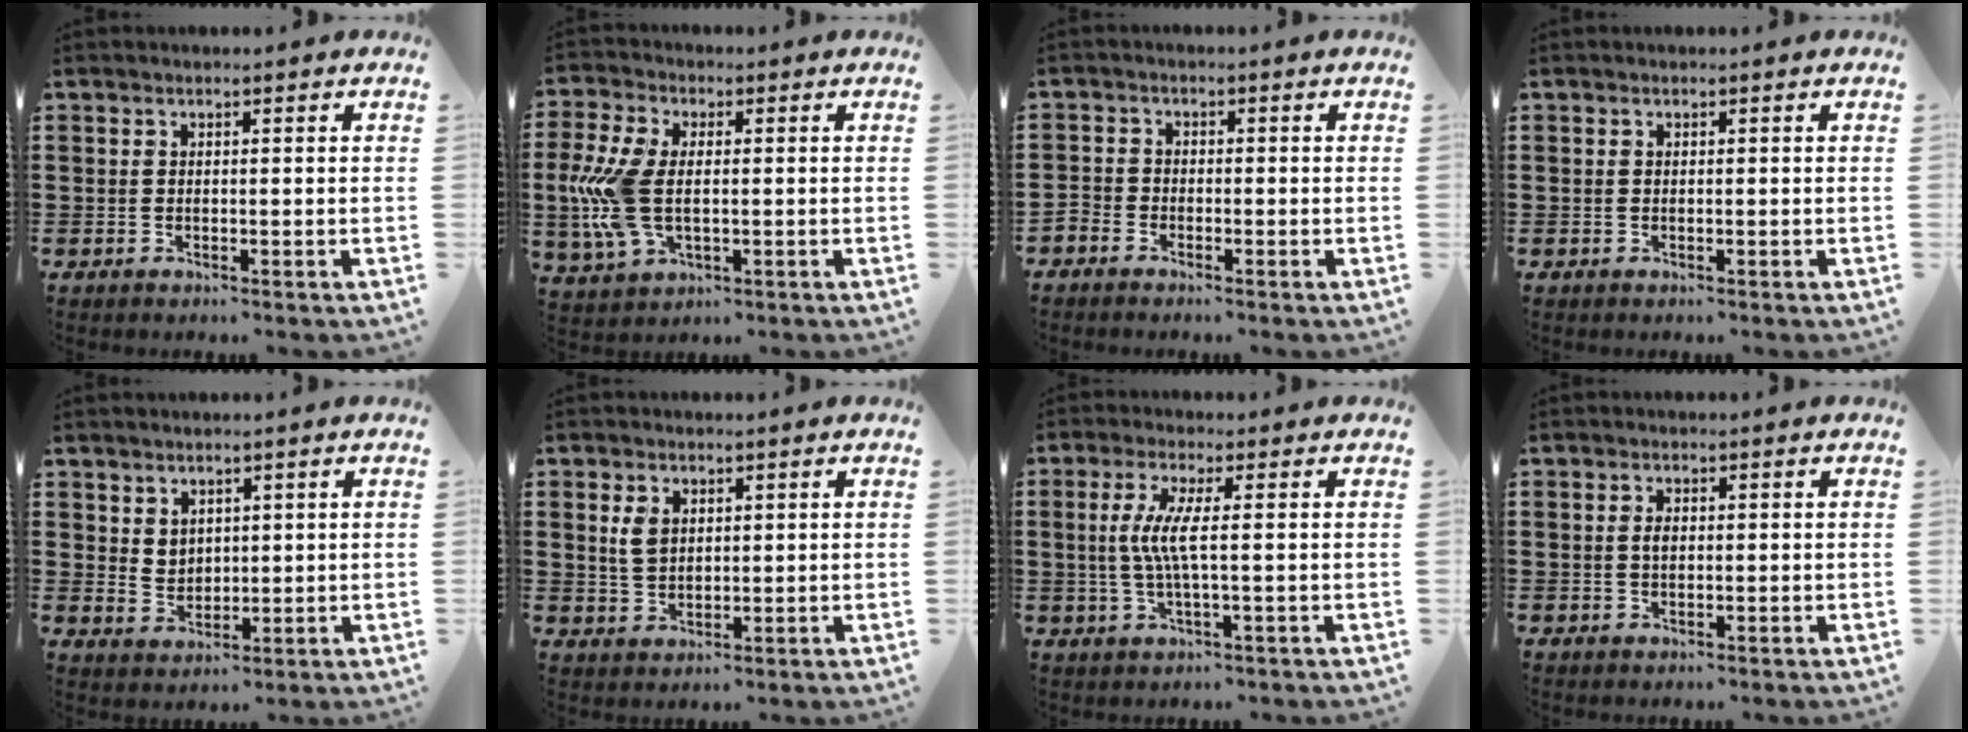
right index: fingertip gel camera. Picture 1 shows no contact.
{"total": 10.0, "force": [-0.3, 5.6, 8.3], "torque": [-0.212, -0.008, -0.013]}
{"total": 1.8, "force": [-1.7, 0.8, 0.1], "torque": [-0.007, 0.004, -0.037]}
{"total": 0.0}
{"total": 3.2, "force": [2.2, 2.3, 0.5], "torque": [-0.020, 0.005, 0.042]}
{"total": 3.7, "force": [1.1, 2.5, 2.5], "torque": [-0.057, 0.010, 0.019]}
{"total": 5.4, "force": [0.1, 0.2, 5.4], "torque": [-0.122, -0.013, -0.009]}
{"total": 1.7, "force": [0.1, 0.9, 1.4], "torque": [-0.030, 0.005, 0.001]}